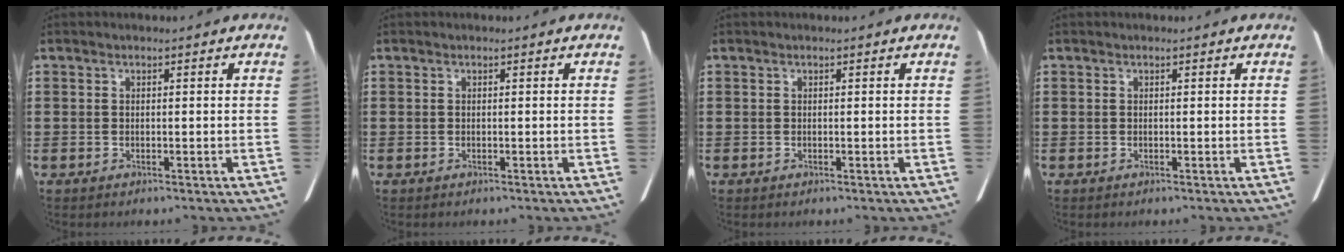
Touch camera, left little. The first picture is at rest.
{"total": 0.0}
{"total": 0.0}
{"total": 0.0}